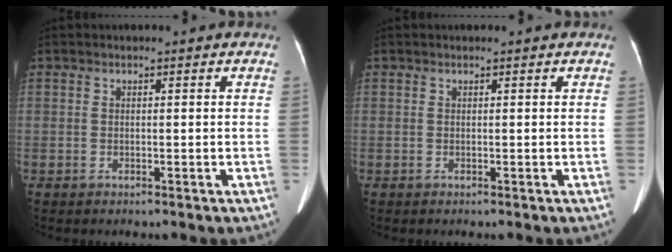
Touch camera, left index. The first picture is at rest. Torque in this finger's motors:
{"motor_torque": [-0.09, 0.06, -0.02, -0.01]}